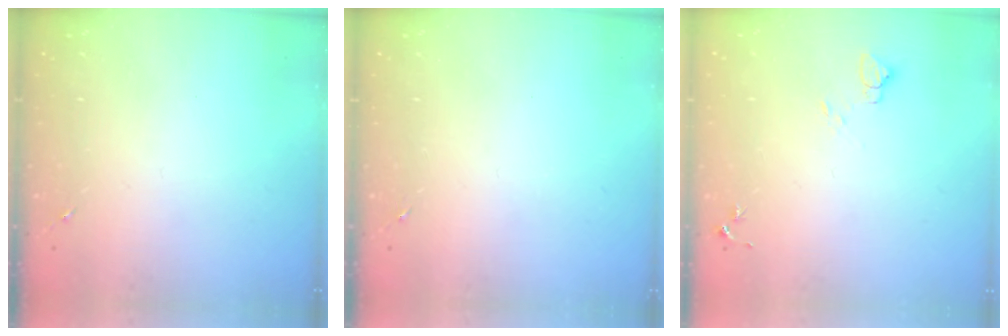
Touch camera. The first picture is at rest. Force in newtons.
{"total": 0.0}
{"total": 4.5, "press": 4.5, "slide": 0.4}